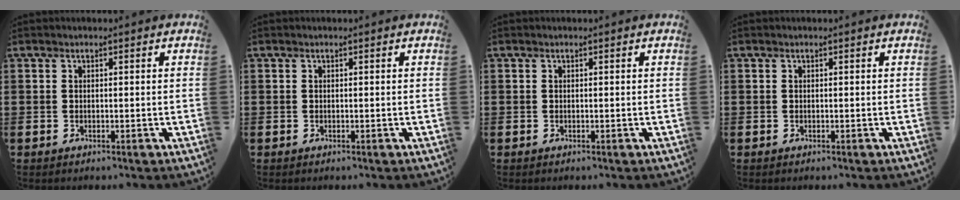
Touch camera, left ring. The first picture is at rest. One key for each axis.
{"total": 0.0}
{"total": 0.0}
{"total": 0.0}